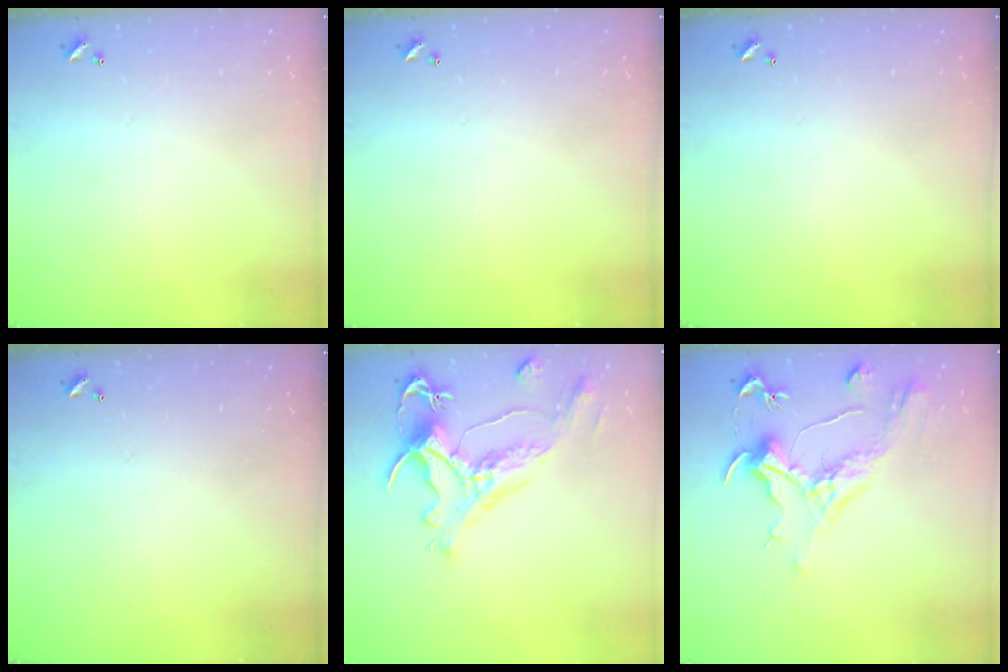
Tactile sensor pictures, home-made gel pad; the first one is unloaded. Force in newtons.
{"total": 0.0}
{"total": 0.0}
{"total": 0.0}
{"total": 1.8, "press": 1.2, "slide": 1.3}
{"total": 1.1, "press": 0.1, "slide": 1.1}